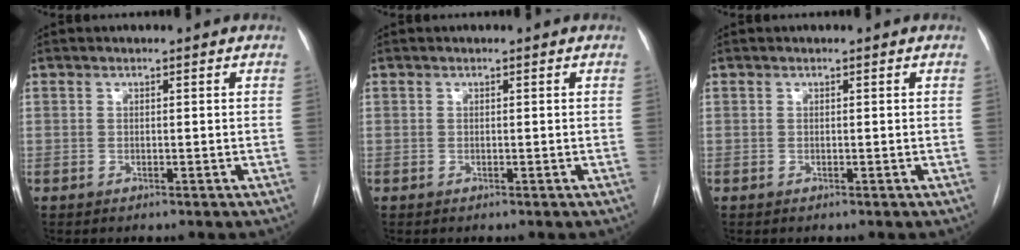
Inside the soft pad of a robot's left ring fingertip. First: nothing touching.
{"total": 0.0}
{"total": 0.0}